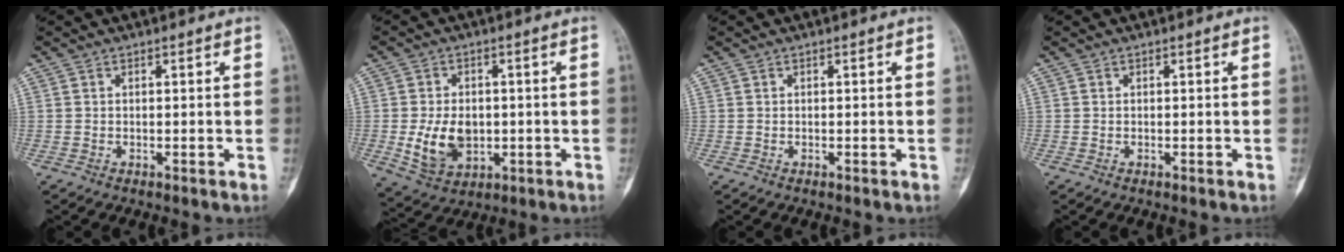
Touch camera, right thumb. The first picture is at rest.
{"total": 9.7, "force": [-1.1, 6.9, 6.7], "torque": [-0.095, -0.004, -0.004]}
{"total": 0.0}
{"total": 0.0}